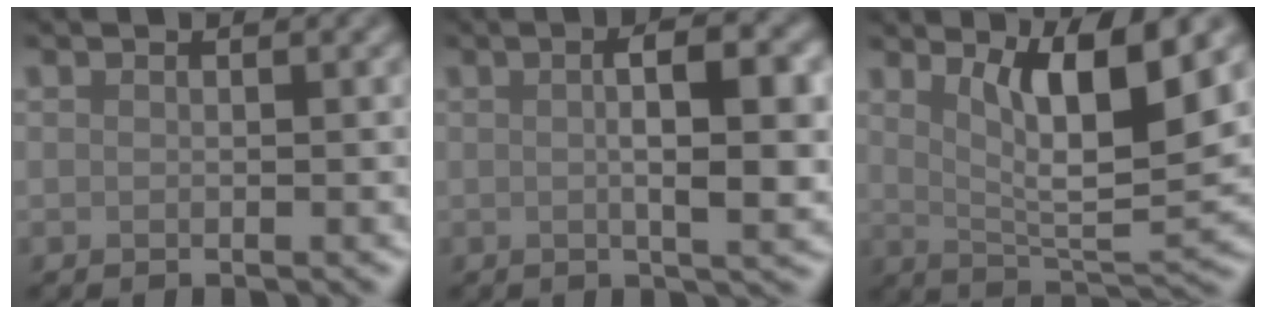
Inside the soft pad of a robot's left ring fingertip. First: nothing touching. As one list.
[{"total": 6.2, "force": [0.5, 1.6, 6.0], "torque": [-0.083, 0.001, 0.008]}, {"total": 7.3, "force": [2.9, 1.5, 6.6], "torque": [-0.110, -0.015, 0.055]}]